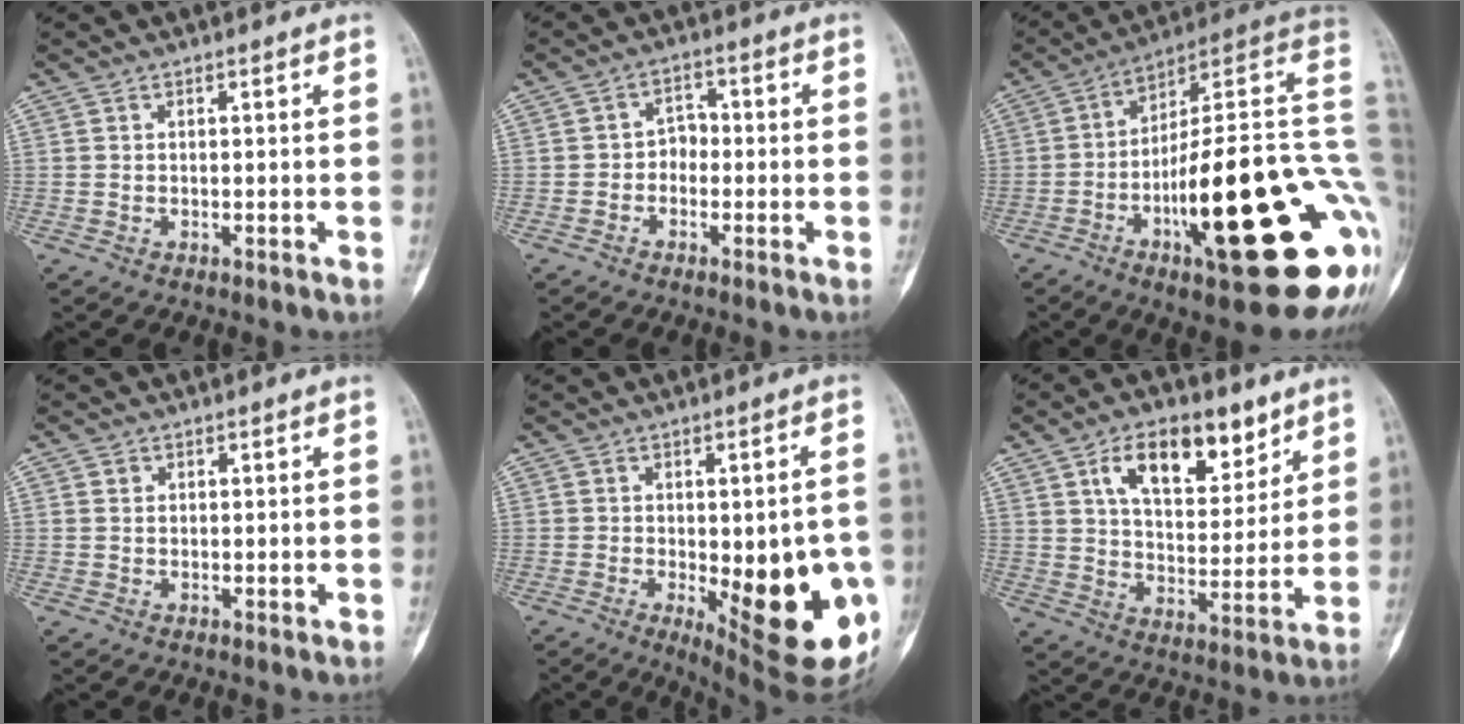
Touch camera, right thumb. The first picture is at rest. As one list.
[{"total": 3.2, "force": [-0.9, 2.6, 1.7], "torque": [0.000, 0.017, -0.027]}, {"total": 31.5, "force": [-4.8, 8.2, 30.0], "torque": [-0.333, 0.041, -0.067]}, {"total": 1.2, "force": [0.3, 1.0, 0.4], "torque": [0.000, 0.002, 0.004]}, {"total": 19.6, "force": [-4.7, 7.3, 17.6], "torque": [-0.159, -0.003, -0.033]}, {"total": 14.8, "force": [8.0, 7.7, 9.8], "torque": [-0.114, -0.035, 0.136]}]